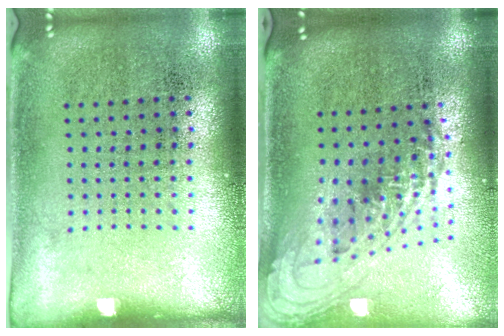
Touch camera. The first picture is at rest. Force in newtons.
{"total": 2.2, "press": 1.6, "slide": 1.5}